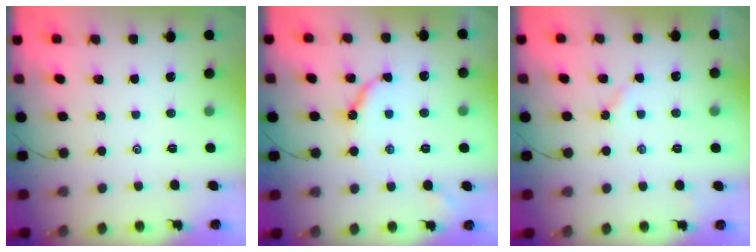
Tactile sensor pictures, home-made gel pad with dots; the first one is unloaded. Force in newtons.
{"total": 7.3, "press": 7.3, "slide": 0.7}
{"total": 2.2, "press": 2.2, "slide": 0.4}